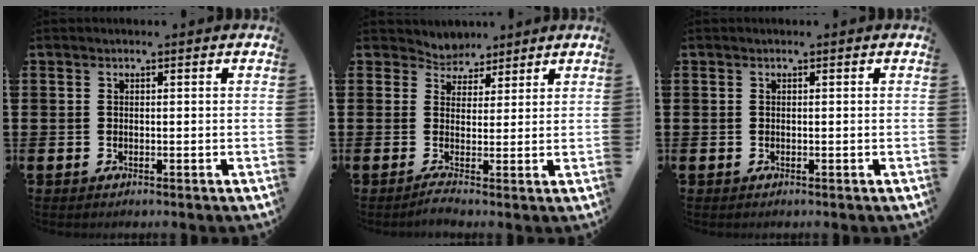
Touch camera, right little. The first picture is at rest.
{"total": 2.8, "force": [2.2, 1.8, 0.3], "torque": [-0.014, -0.017, 0.036]}
{"total": 0.0}